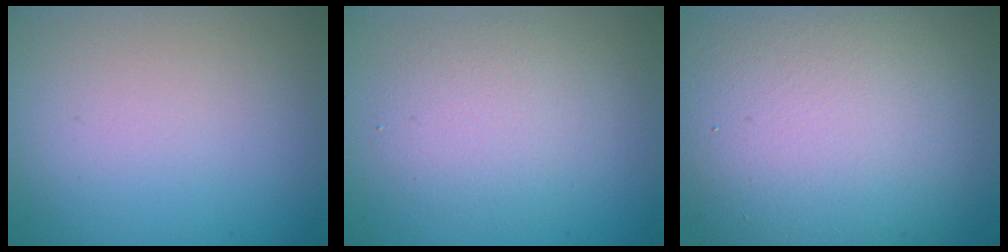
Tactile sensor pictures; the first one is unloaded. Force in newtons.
{"total": 3.4, "press": 3.3, "slide": 0.3}
{"total": 13.6, "press": 13.6, "slide": 1.1}